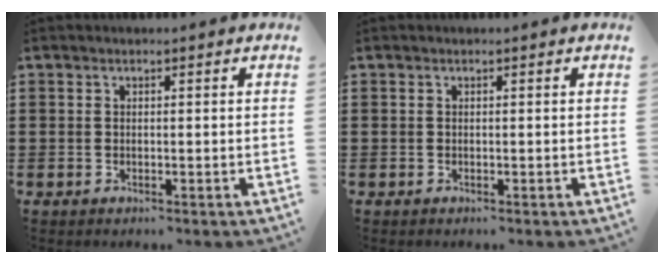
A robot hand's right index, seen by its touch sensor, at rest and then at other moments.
{"total": 0.0}